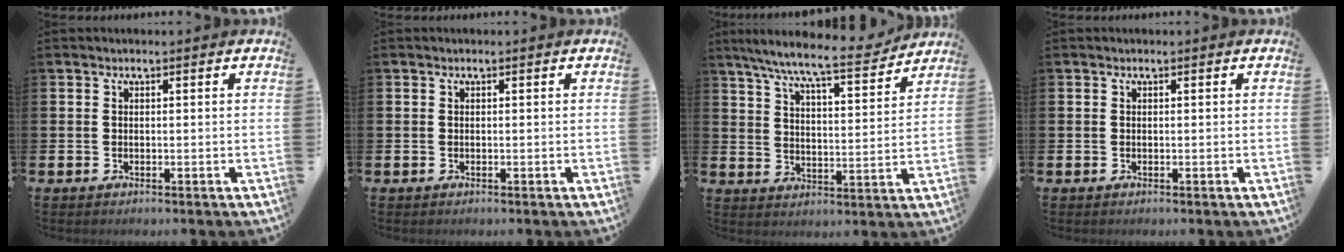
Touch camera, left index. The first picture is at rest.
{"total": 0.0}
{"total": 9.1, "force": [8.2, 0.7, 3.9], "torque": [-0.101, -0.050, 0.140]}
{"total": 0.0}